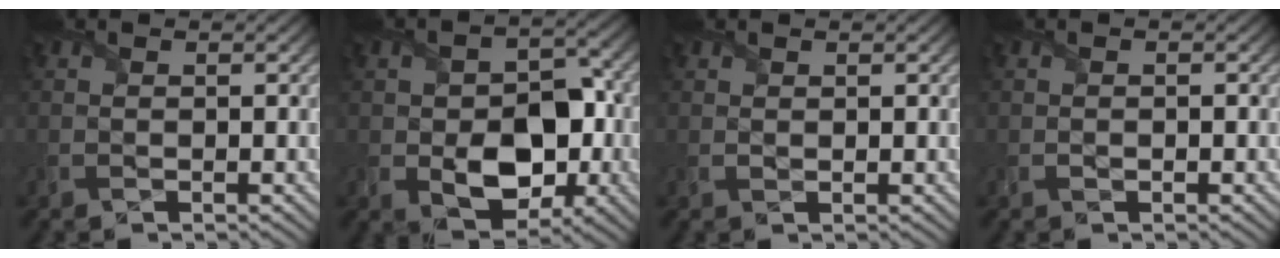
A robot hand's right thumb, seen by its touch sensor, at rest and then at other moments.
{"total": 8.0, "force": [-1.7, 5.4, 5.7], "torque": [-0.093, -0.015, -0.024]}
{"total": 0.7, "force": [0.5, 0.4, 0.2], "torque": [-0.006, -0.002, 0.013]}
{"total": 0.0}